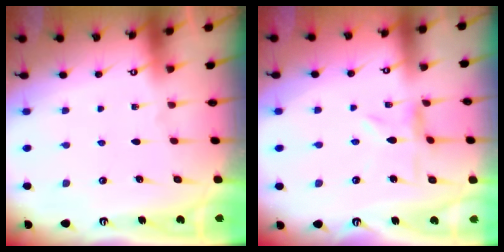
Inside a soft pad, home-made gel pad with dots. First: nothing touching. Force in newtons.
{"total": 1.9, "press": 1.9, "slide": 0.4}